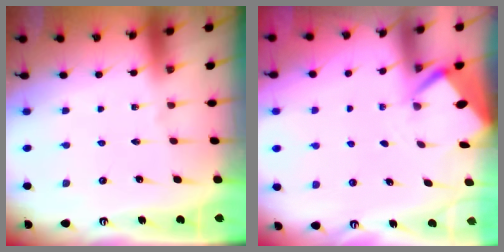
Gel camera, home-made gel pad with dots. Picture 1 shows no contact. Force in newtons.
{"total": 2.7, "press": 2.7, "slide": 0.3}